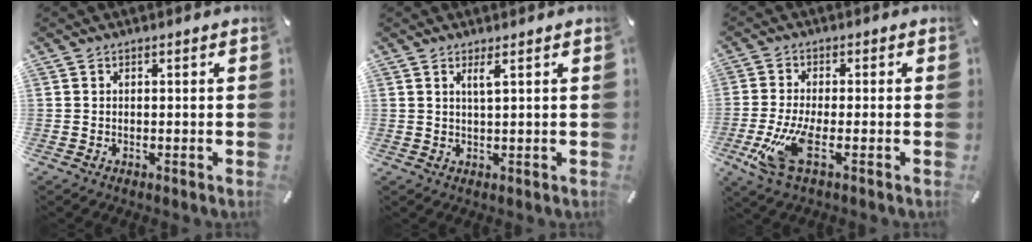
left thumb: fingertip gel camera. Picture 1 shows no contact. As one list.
[{"total": 2.3, "force": [1.2, 0.0, 2.0], "torque": [-0.042, -0.002, 0.020]}, {"total": 10.4, "force": [-3.2, 3.8, 9.1], "torque": [-0.194, -0.013, -0.053]}]